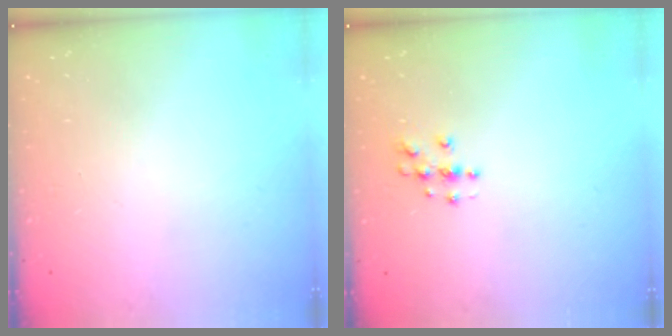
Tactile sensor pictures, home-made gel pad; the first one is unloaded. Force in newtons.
{"total": 3.7, "press": 3.7, "slide": 0.2}